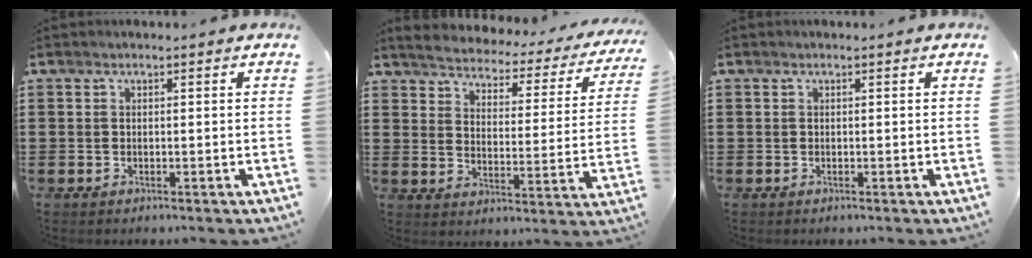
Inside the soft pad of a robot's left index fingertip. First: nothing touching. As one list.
[{"total": 2.7, "force": [2.7, 0.1, 0.3], "torque": [-0.029, -0.030, 0.035]}, {"total": 0.0}]